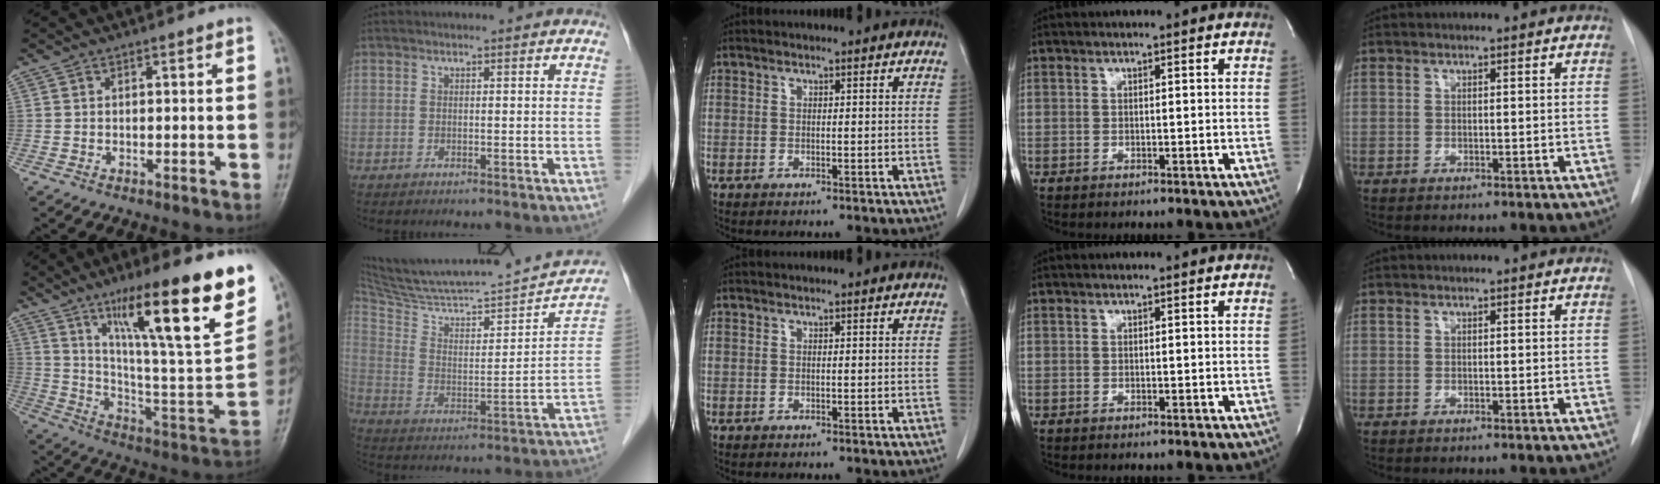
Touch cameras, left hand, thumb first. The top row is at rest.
{"thumb": {"total": 31.2, "force": [16.6, 5.8, 25.8], "torque": [-0.360, -0.047, 0.273]}, "index": {"total": 24.1, "force": [22.3, 1.3, 9.1], "torque": [-0.145, -0.029, 0.336]}}